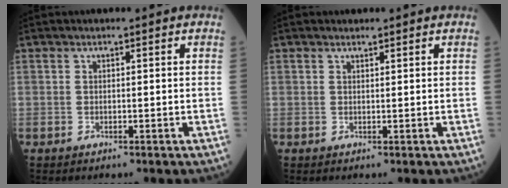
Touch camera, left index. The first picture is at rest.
{"total": 0.5, "force": [0.5, 0.1, 0.1], "torque": [-0.009, -0.001, 0.008]}